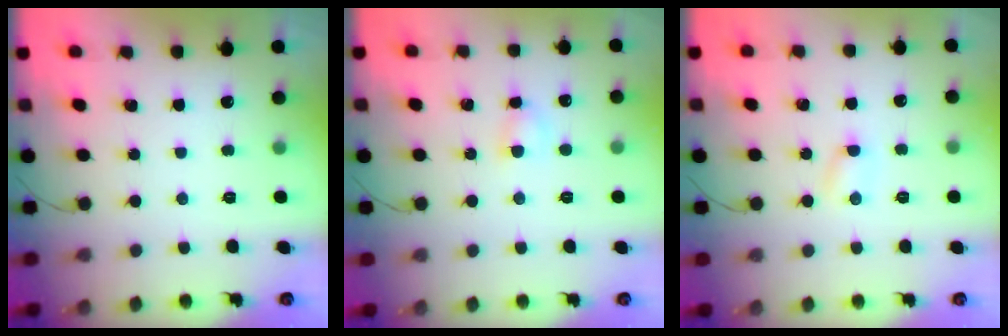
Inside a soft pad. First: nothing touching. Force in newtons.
{"total": 4.1, "press": 3.9, "slide": 1.3}
{"total": 1.8, "press": 1.7, "slide": 0.5}